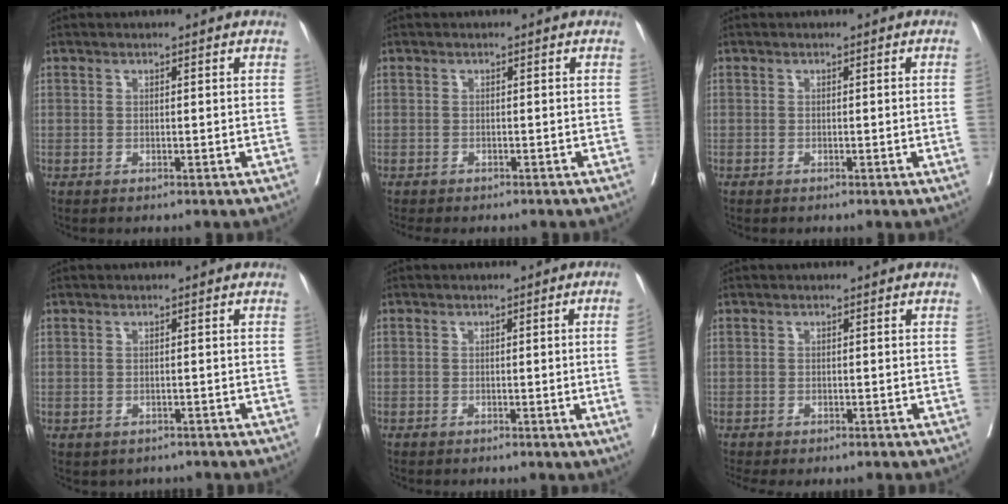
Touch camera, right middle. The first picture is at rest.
{"total": 3.3, "force": [-3.0, 0.5, 1.3], "torque": [-0.012, -0.007, -0.038]}
{"total": 0.7, "force": [-0.2, -0.2, 0.7], "torque": [-0.005, 0.002, -0.002]}
{"total": 2.0, "force": [-1.8, 0.9, 0.2], "torque": [0.002, 0.008, -0.023]}
{"total": 3.3, "force": [-0.7, -1.3, 3.0], "torque": [-0.037, -0.004, -0.010]}
{"total": 2.6, "force": [-2.3, 0.1, 1.2], "torque": [-0.012, -0.006, -0.032]}